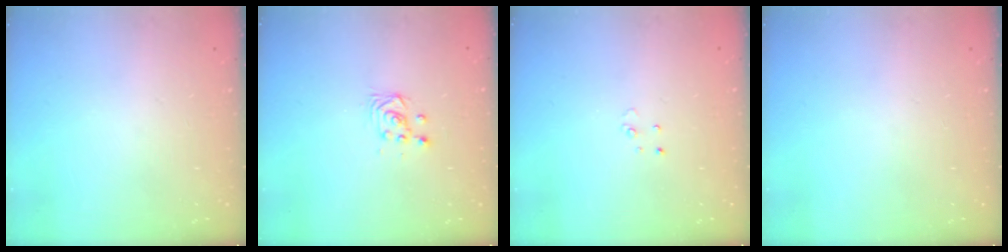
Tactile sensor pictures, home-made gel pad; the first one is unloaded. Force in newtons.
{"total": 3.6, "press": 3.6, "slide": 0.3}
{"total": 2.5, "press": 2.5, "slide": 0.2}
{"total": 0.0}